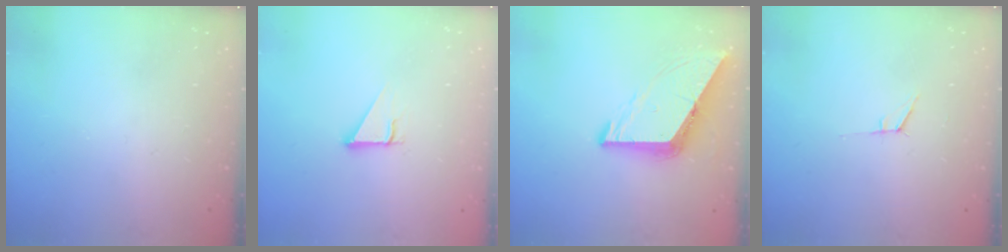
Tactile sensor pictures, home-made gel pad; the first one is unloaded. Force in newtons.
{"total": 2.7, "press": 2.7, "slide": 0.3}
{"total": 8.2, "press": 8.2, "slide": 0.6}
{"total": 5.2, "press": 4.5, "slide": 2.5}